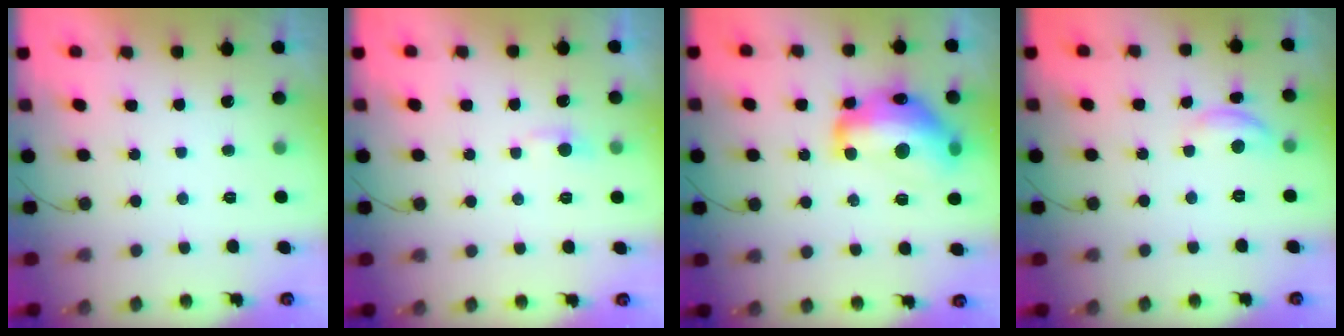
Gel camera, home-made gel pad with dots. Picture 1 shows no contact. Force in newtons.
{"total": 3.4, "press": 3.4, "slide": 0.4}
{"total": 19.0, "press": 18.9, "slide": 1.1}
{"total": 7.8, "press": 7.8, "slide": 0.5}